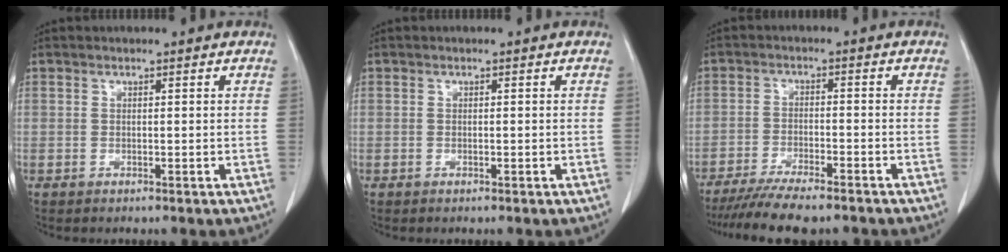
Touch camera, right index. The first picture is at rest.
{"total": 0.0}
{"total": 10.9, "force": [-9.3, 1.4, 5.4], "torque": [-0.081, -0.020, -0.146]}